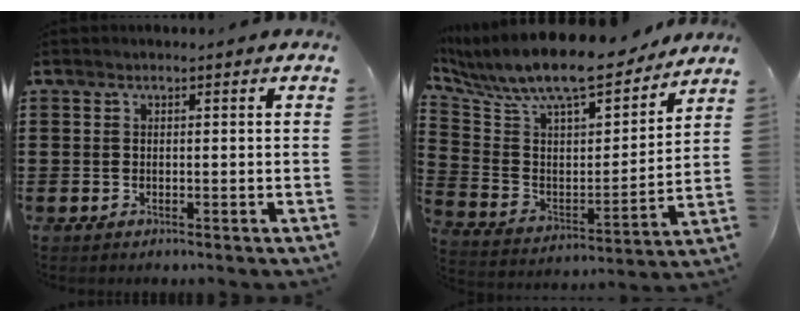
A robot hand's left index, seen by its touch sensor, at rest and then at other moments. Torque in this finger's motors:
{"motor_torque": [2.14, 0.00, 1.05, 0.21]}